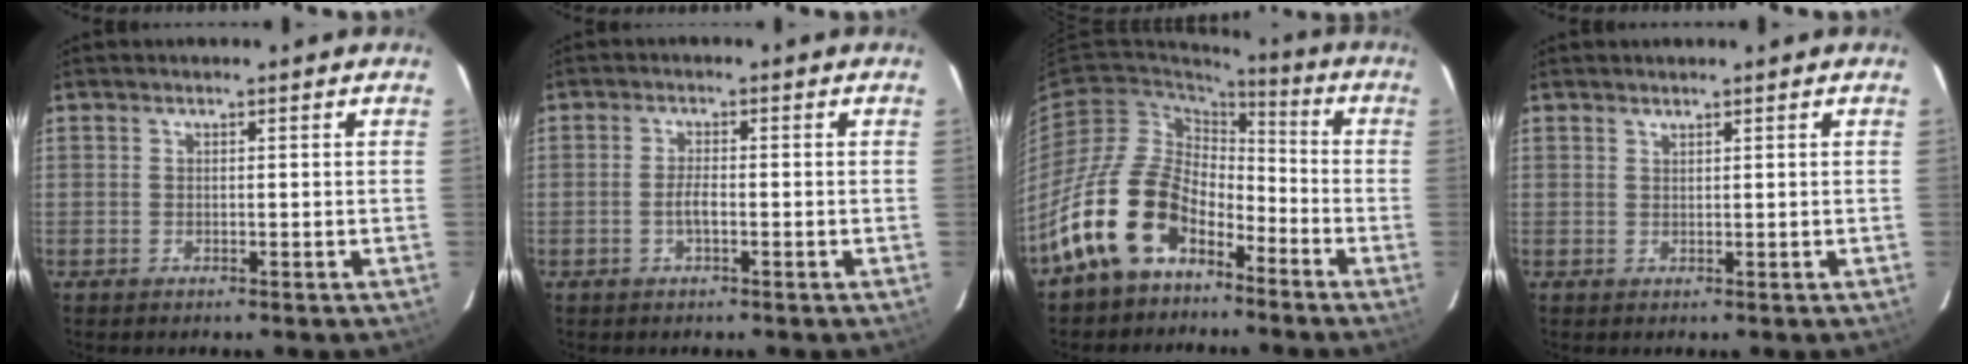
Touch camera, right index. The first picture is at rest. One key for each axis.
{"total": 0.8, "fx": -0.3, "fy": 0.3, "fz": 0.7, "tx": -0.014, "ty": -0.001, "tz": -0.006}
{"total": 16.4, "fx": -9.8, "fy": 9.8, "fz": 8.8, "tx": -0.177, "ty": 0.017, "tz": -0.177}
{"total": 0.6, "fx": 0.6, "fy": 0.0, "fz": 0.1, "tx": -0.003, "ty": 0.000, "tz": 0.012}